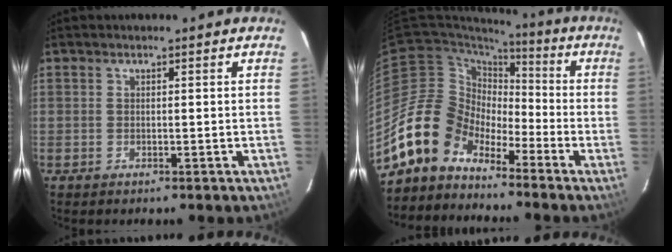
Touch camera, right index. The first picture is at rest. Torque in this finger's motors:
{"motor_torque": [0.94, -0.92, 0.01, -0.21]}